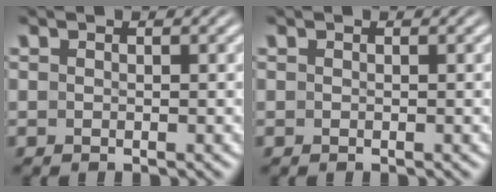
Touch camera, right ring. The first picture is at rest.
{"total": 0.0}